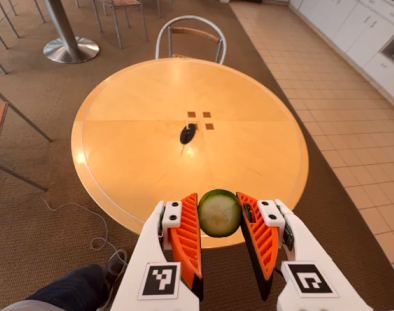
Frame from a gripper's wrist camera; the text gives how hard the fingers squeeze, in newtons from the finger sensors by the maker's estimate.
{"total": 6.5, "left": 6.4, "right": 6.7}